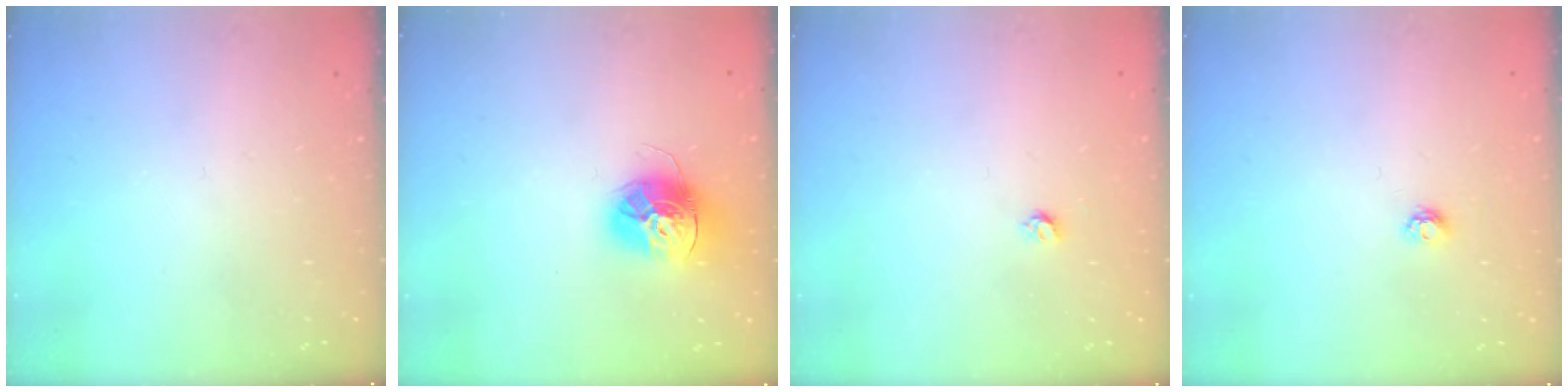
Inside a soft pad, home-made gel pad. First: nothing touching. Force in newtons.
{"total": 14.6, "press": 14.5, "slide": 1.3}
{"total": 3.2, "press": 3.2, "slide": 0.3}
{"total": 3.8, "press": 3.8, "slide": 0.5}